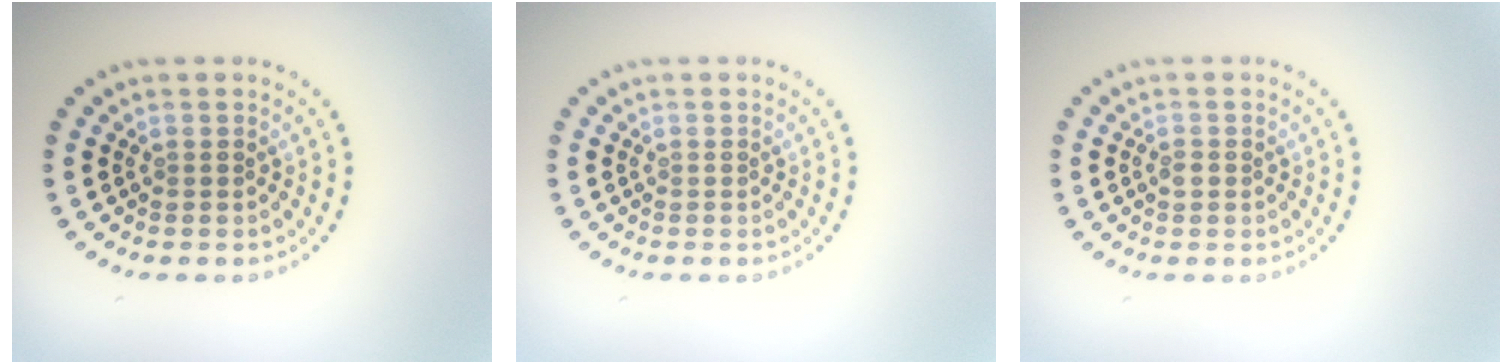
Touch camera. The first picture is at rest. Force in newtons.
{"total": 0.0}
{"total": 0.7, "press": 0.6, "slide": 0.4}